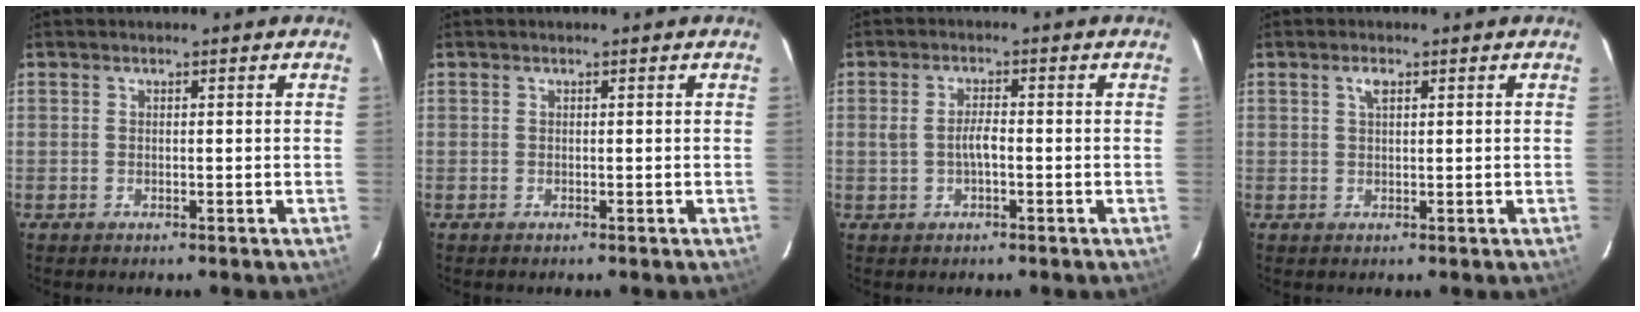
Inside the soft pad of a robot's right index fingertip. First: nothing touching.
{"total": 0.0}
{"total": 2.9, "force": [-0.6, 1.0, 2.7], "torque": [-0.054, 0.004, -0.009]}
{"total": 1.8, "force": [0.8, 0.7, 1.4], "torque": [-0.027, 0.005, 0.015]}